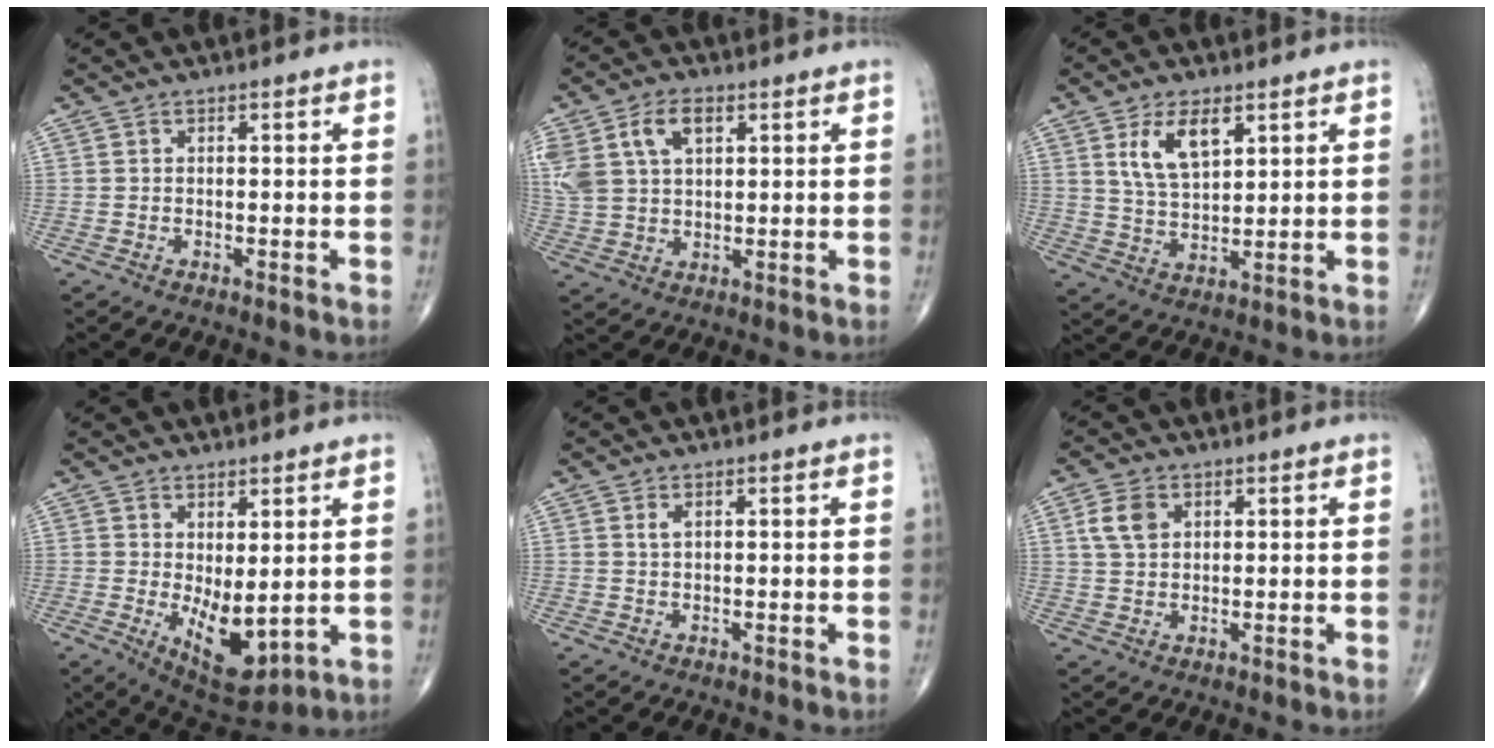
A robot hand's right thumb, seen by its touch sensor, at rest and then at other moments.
{"total": 12.7, "force": [4.9, 8.0, 8.6], "torque": [-0.192, 0.000, 0.100]}
{"total": 8.7, "force": [4.0, 4.3, 6.4], "torque": [-0.105, -0.019, 0.080]}
{"total": 9.4, "force": [-0.3, 4.2, 8.4], "torque": [-0.118, -0.022, 0.018]}
{"total": 1.0, "force": [0.4, 0.4, 0.8], "torque": [-0.017, 0.004, 0.010]}
{"total": 4.9, "force": [1.7, 3.3, 3.1], "torque": [-0.055, 0.000, 0.034]}